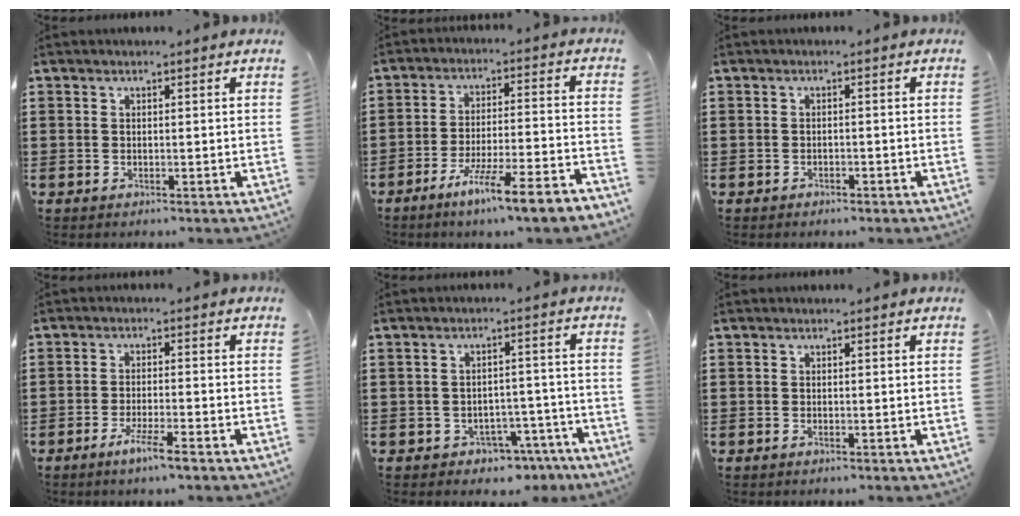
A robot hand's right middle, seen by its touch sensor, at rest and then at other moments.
{"total": 8.2, "force": [-6.5, -0.3, 4.9], "torque": [-0.091, -0.006, -0.123]}
{"total": 0.9, "force": [-0.8, 0.3, 0.1], "torque": [-0.005, 0.000, -0.018]}
{"total": 4.1, "force": [-2.8, 0.0, 3.0], "torque": [-0.053, -0.003, -0.050]}
{"total": 3.6, "force": [-3.3, 1.3, 0.6], "torque": [-0.016, 0.011, -0.069]}
{"total": 0.0}